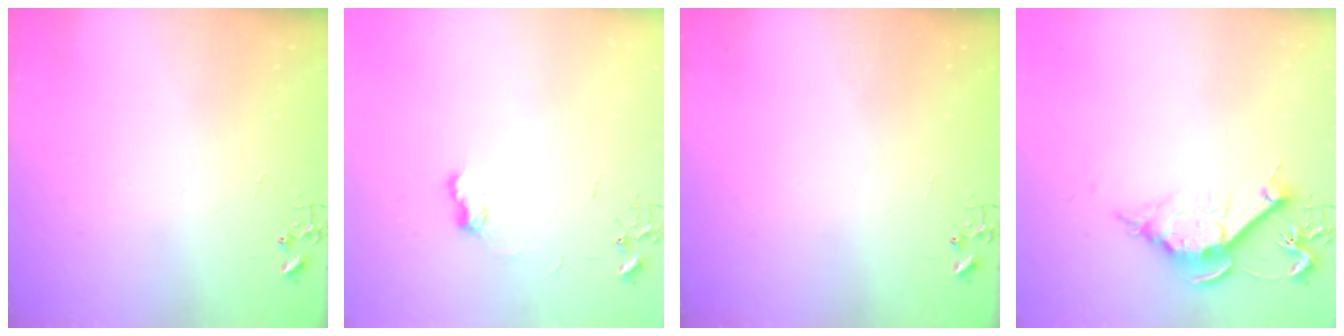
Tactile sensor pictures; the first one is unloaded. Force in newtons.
{"total": 7.6, "press": 7.5, "slide": 0.7}
{"total": 0.0}
{"total": 10.2, "press": 10.2, "slide": 1.0}